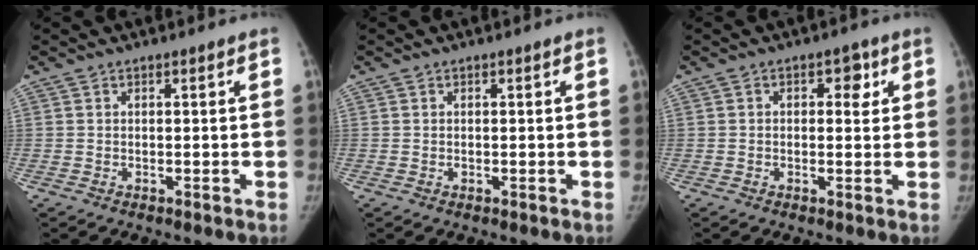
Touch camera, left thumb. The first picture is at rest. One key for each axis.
{"total": 0.5, "fx": -0.1, "fy": 0.5, "fz": 0.2, "tx": 0.000, "ty": 0.001, "tz": -0.003}
{"total": 3.8, "fx": 1.1, "fy": 2.5, "fz": 2.6, "tx": -0.010, "ty": 0.000, "tz": 0.010}